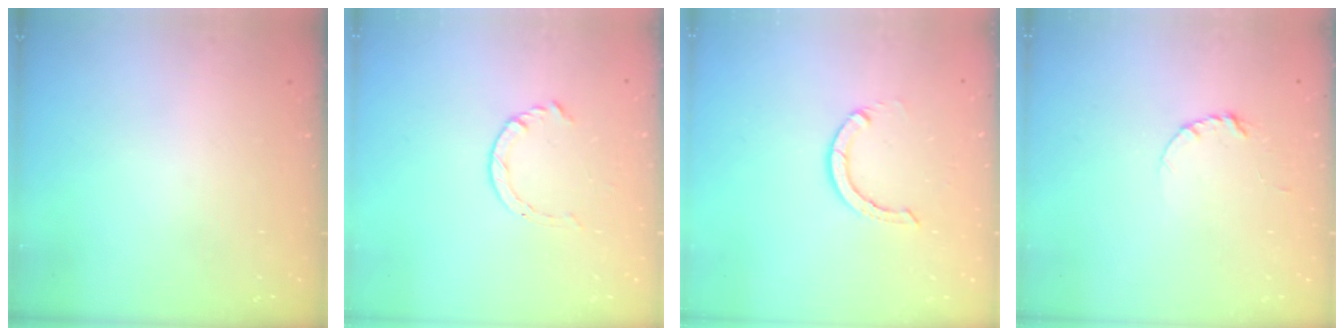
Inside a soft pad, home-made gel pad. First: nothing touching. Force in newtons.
{"total": 3.4, "press": 3.4, "slide": 0.5}
{"total": 3.7, "press": 3.7, "slide": 0.3}
{"total": 3.5, "press": 3.5, "slide": 0.4}